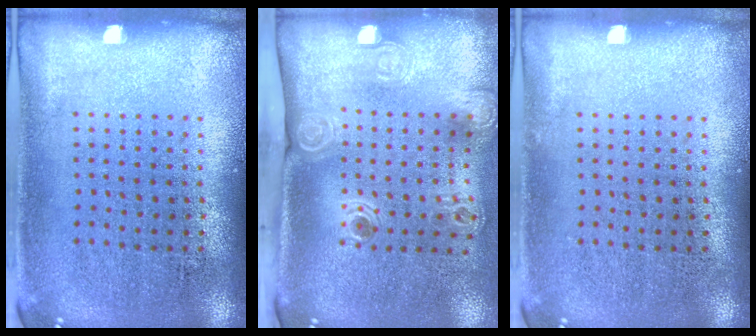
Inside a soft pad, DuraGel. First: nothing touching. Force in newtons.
{"total": 2.4, "press": 1.7, "slide": 1.7}
{"total": 0.0}